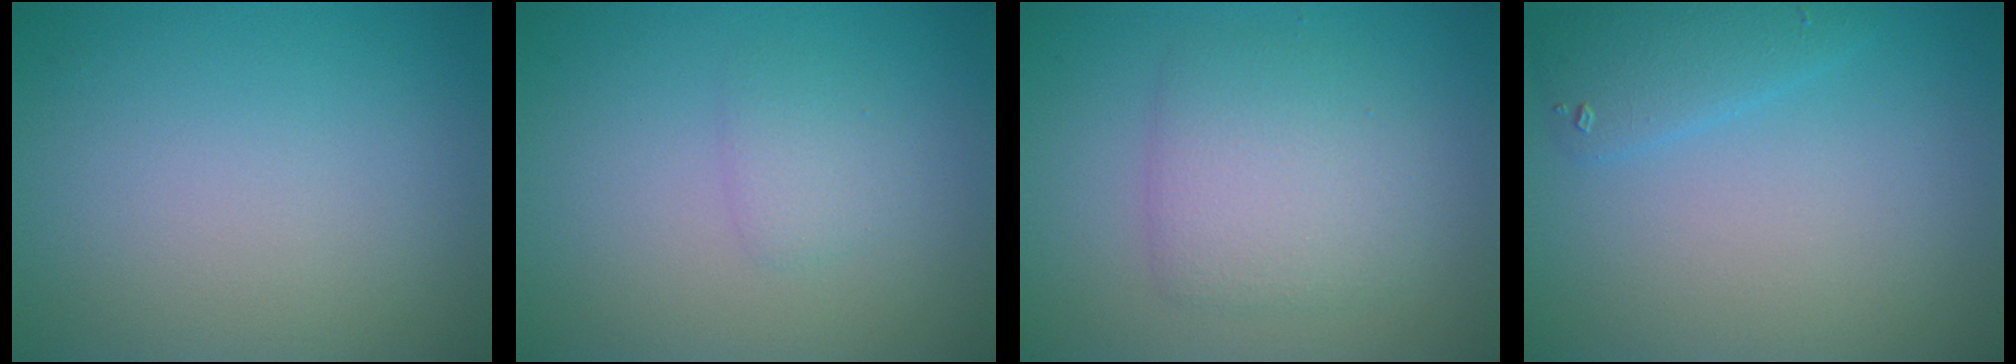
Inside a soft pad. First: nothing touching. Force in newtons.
{"total": 1.3, "press": 1.3, "slide": 0.0}
{"total": 3.9, "press": 3.9, "slide": 0.1}
{"total": 2.1, "press": 2.1, "slide": 0.2}